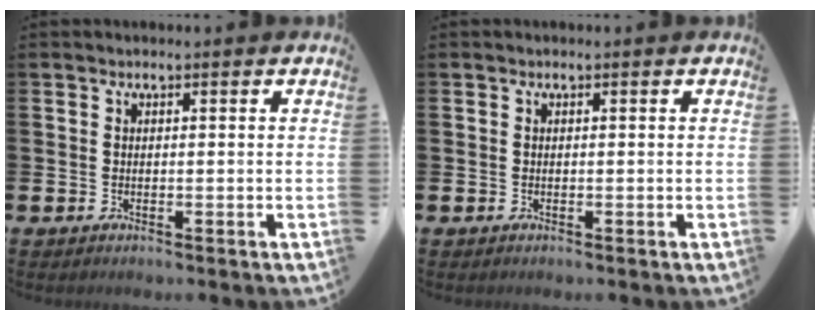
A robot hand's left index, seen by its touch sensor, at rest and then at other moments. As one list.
[{"total": 0.0}]